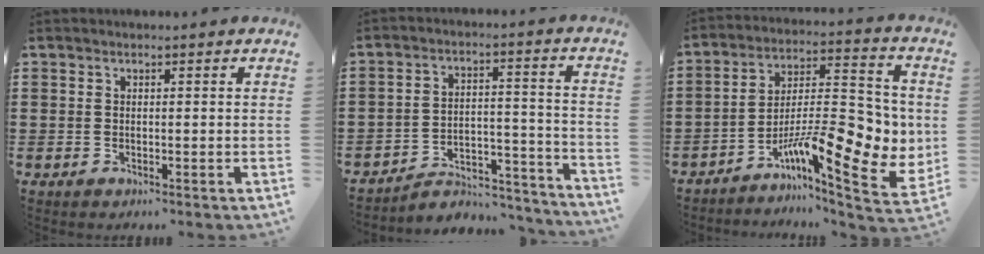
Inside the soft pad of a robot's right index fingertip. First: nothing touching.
{"total": 4.9, "force": [-4.5, 1.5, 1.3], "torque": [-0.022, 0.009, -0.091]}
{"total": 13.8, "force": [-3.8, 5.5, 12.0], "torque": [-0.166, -0.020, -0.063]}